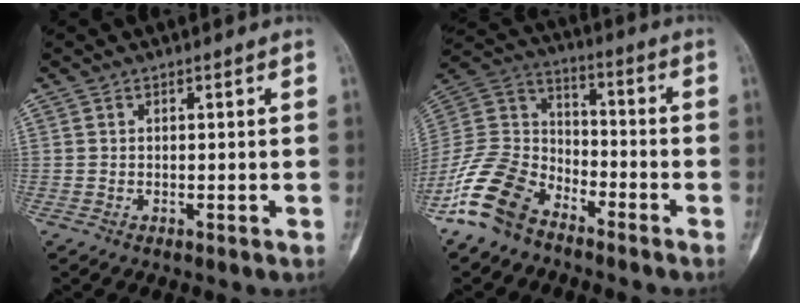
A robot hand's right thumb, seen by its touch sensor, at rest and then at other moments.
{"total": 14.2, "force": [-9.9, 7.8, 6.4], "torque": [-0.122, 0.066, -0.202]}